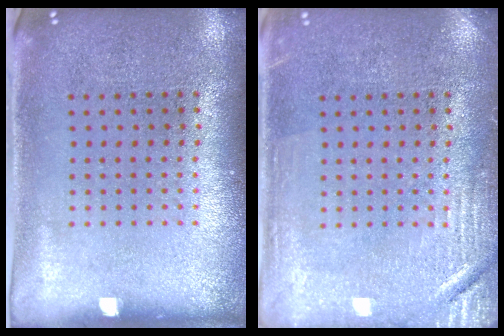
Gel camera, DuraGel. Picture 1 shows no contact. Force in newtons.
{"total": 2.7, "press": 2.7, "slide": 0.4}